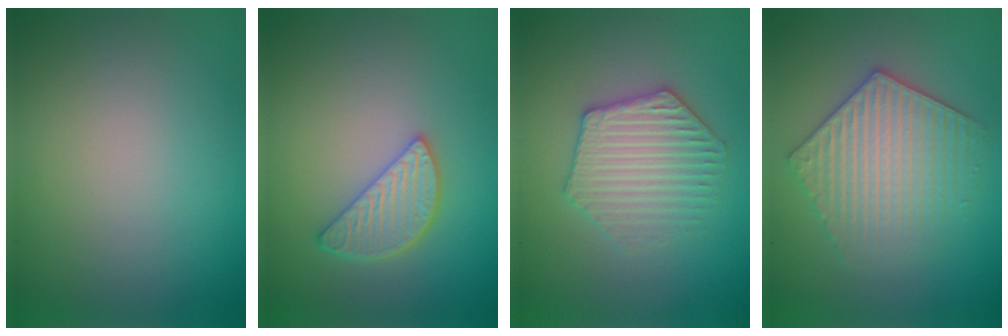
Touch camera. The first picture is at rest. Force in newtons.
{"total": 3.6, "press": 3.1, "slide": 1.9}
{"total": 4.0, "press": 3.9, "slide": 0.9}
{"total": 5.9, "press": 5.8, "slide": 0.9}